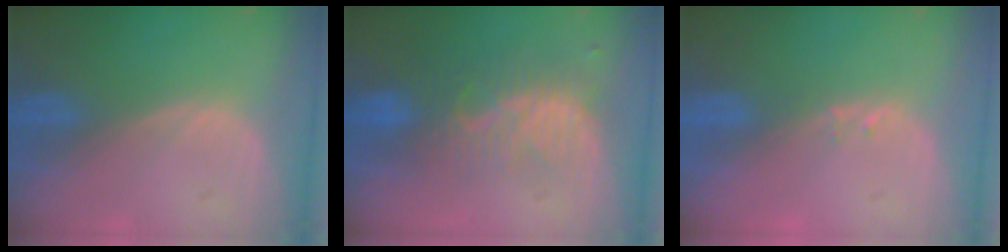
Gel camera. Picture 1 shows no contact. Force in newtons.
{"total": 8.1, "press": 7.3, "slide": 3.6}
{"total": 0.6, "press": 0.6, "slide": 0.2}